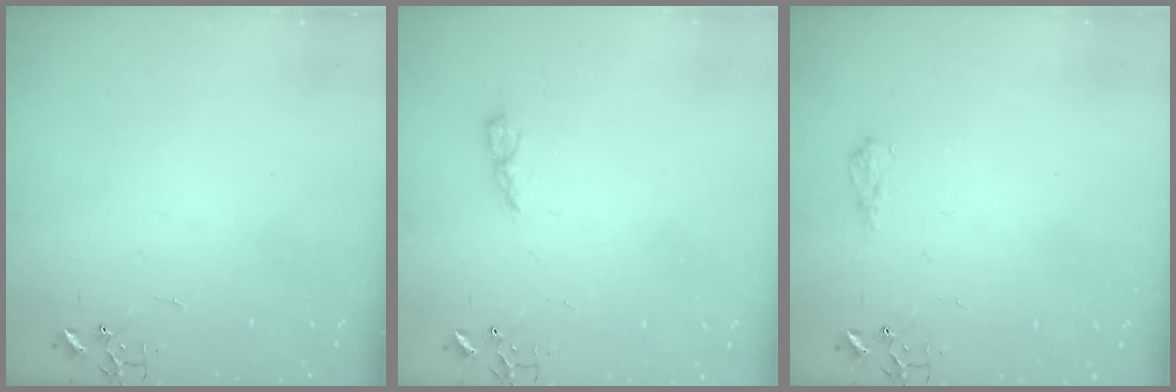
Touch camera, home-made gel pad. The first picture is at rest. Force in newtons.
{"total": 5.0, "press": 5.0, "slide": 0.6}
{"total": 8.2, "press": 8.2, "slide": 0.9}